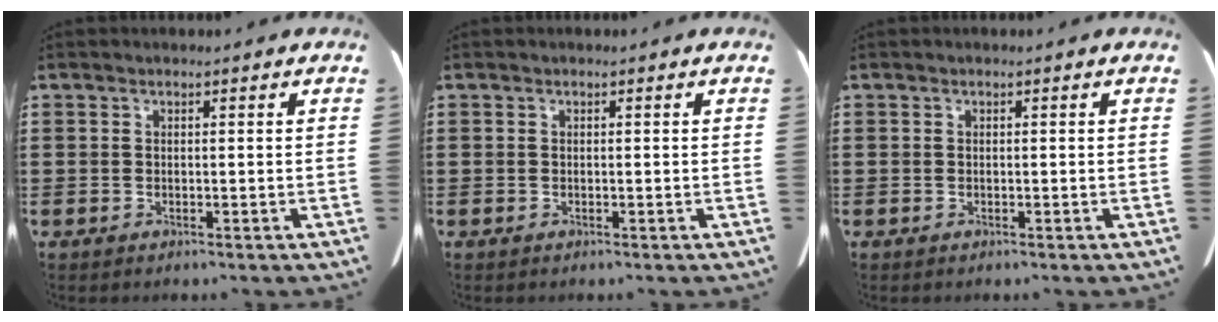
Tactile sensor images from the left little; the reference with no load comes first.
{"total": 0.0}
{"total": 0.0}